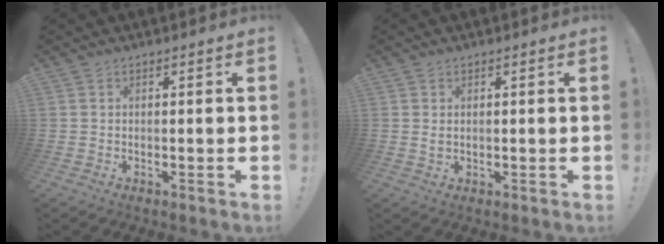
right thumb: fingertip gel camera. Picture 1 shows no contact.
{"total": 1.2, "force": [0.6, 0.5, 0.9], "torque": [-0.012, -0.002, 0.009]}